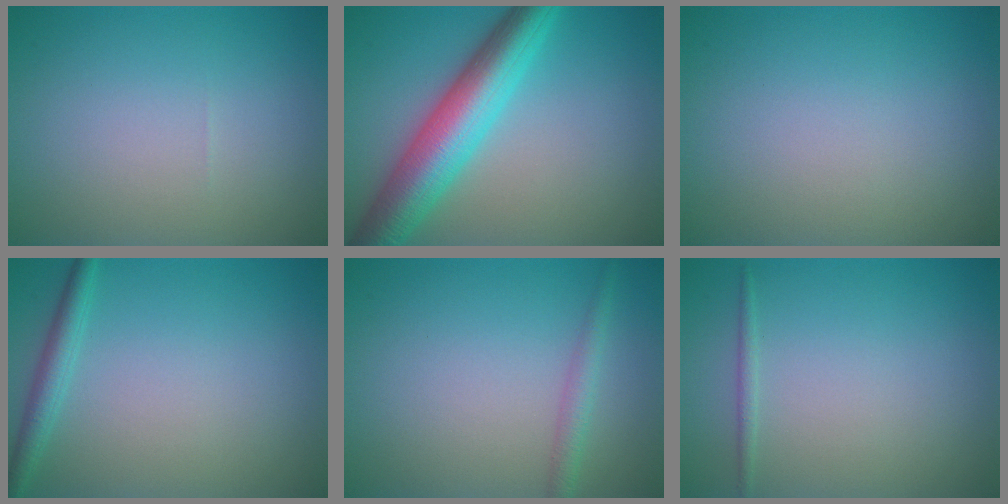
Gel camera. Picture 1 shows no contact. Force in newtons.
{"total": 8.2, "press": 8.2, "slide": 0.2}
{"total": 0.0}
{"total": 2.1, "press": 2.1, "slide": 0.1}
{"total": 1.7, "press": 1.7, "slide": 0.1}
{"total": 0.7, "press": 0.7, "slide": 0.0}